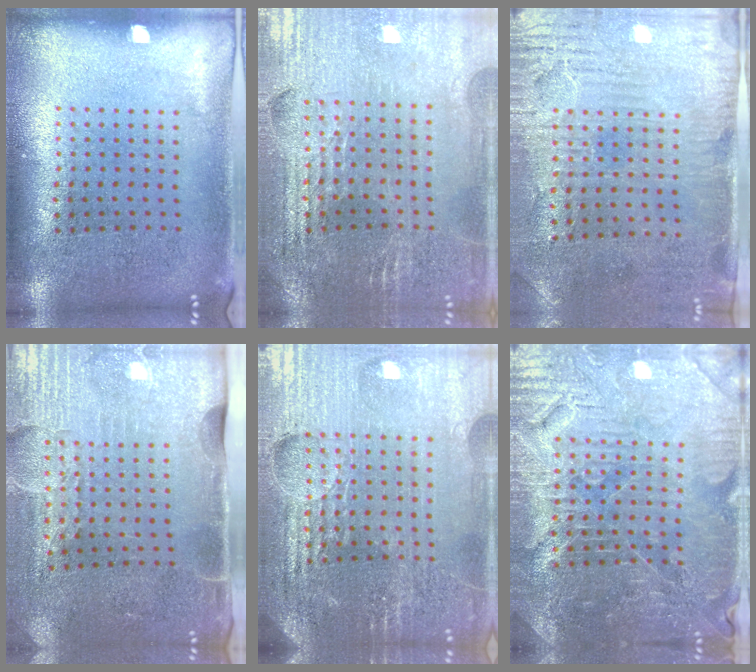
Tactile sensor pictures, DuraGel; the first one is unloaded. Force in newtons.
{"total": 2.9, "press": 2.8, "slide": 0.5}
{"total": 3.3, "press": 2.7, "slide": 1.8}
{"total": 4.3, "press": 3.6, "slide": 2.3}
{"total": 5.4, "press": 4.9, "slide": 2.2}
{"total": 4.5, "press": 4.4, "slide": 1.2}